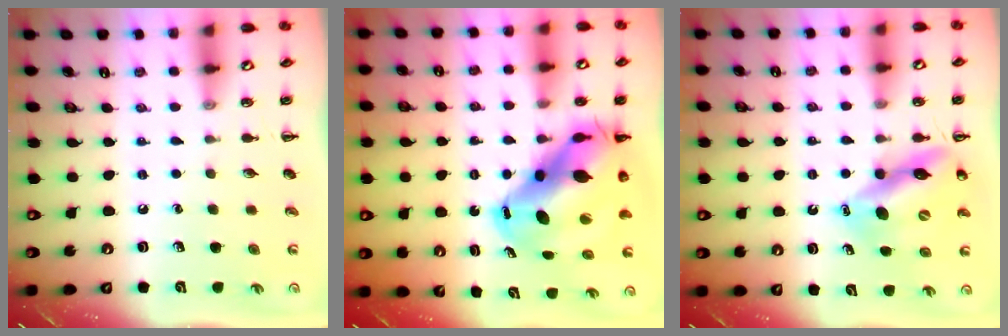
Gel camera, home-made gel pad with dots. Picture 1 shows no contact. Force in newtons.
{"total": 15.8, "press": 15.2, "slide": 4.2}
{"total": 12.4, "press": 11.9, "slide": 3.5}